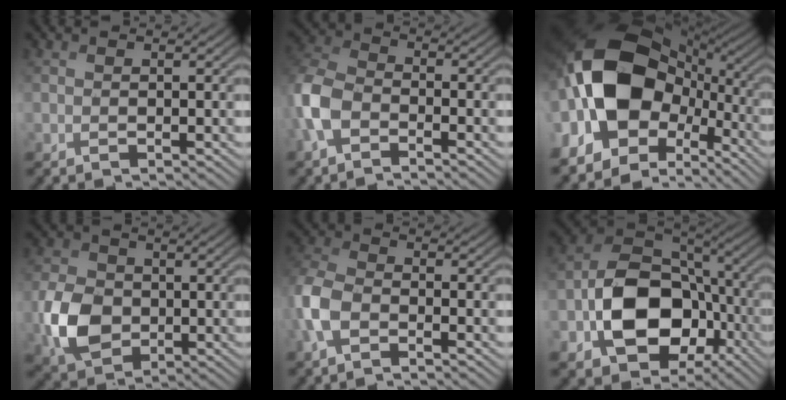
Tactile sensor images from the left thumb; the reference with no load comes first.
{"total": 7.0, "force": [-3.7, 4.1, 4.4], "torque": [-0.117, 0.001, -0.095]}
{"total": 19.6, "force": [-2.0, 13.2, 14.4], "torque": [-0.295, 0.003, -0.036]}
{"total": 7.4, "force": [-2.0, 5.6, 4.5], "torque": [-0.105, -0.007, -0.054]}
{"total": 6.1, "force": [-3.2, 3.4, 4.0], "torque": [-0.110, 0.000, -0.084]}
{"total": 14.6, "force": [-4.5, 10.6, 8.9], "torque": [-0.165, -0.022, -0.089]}